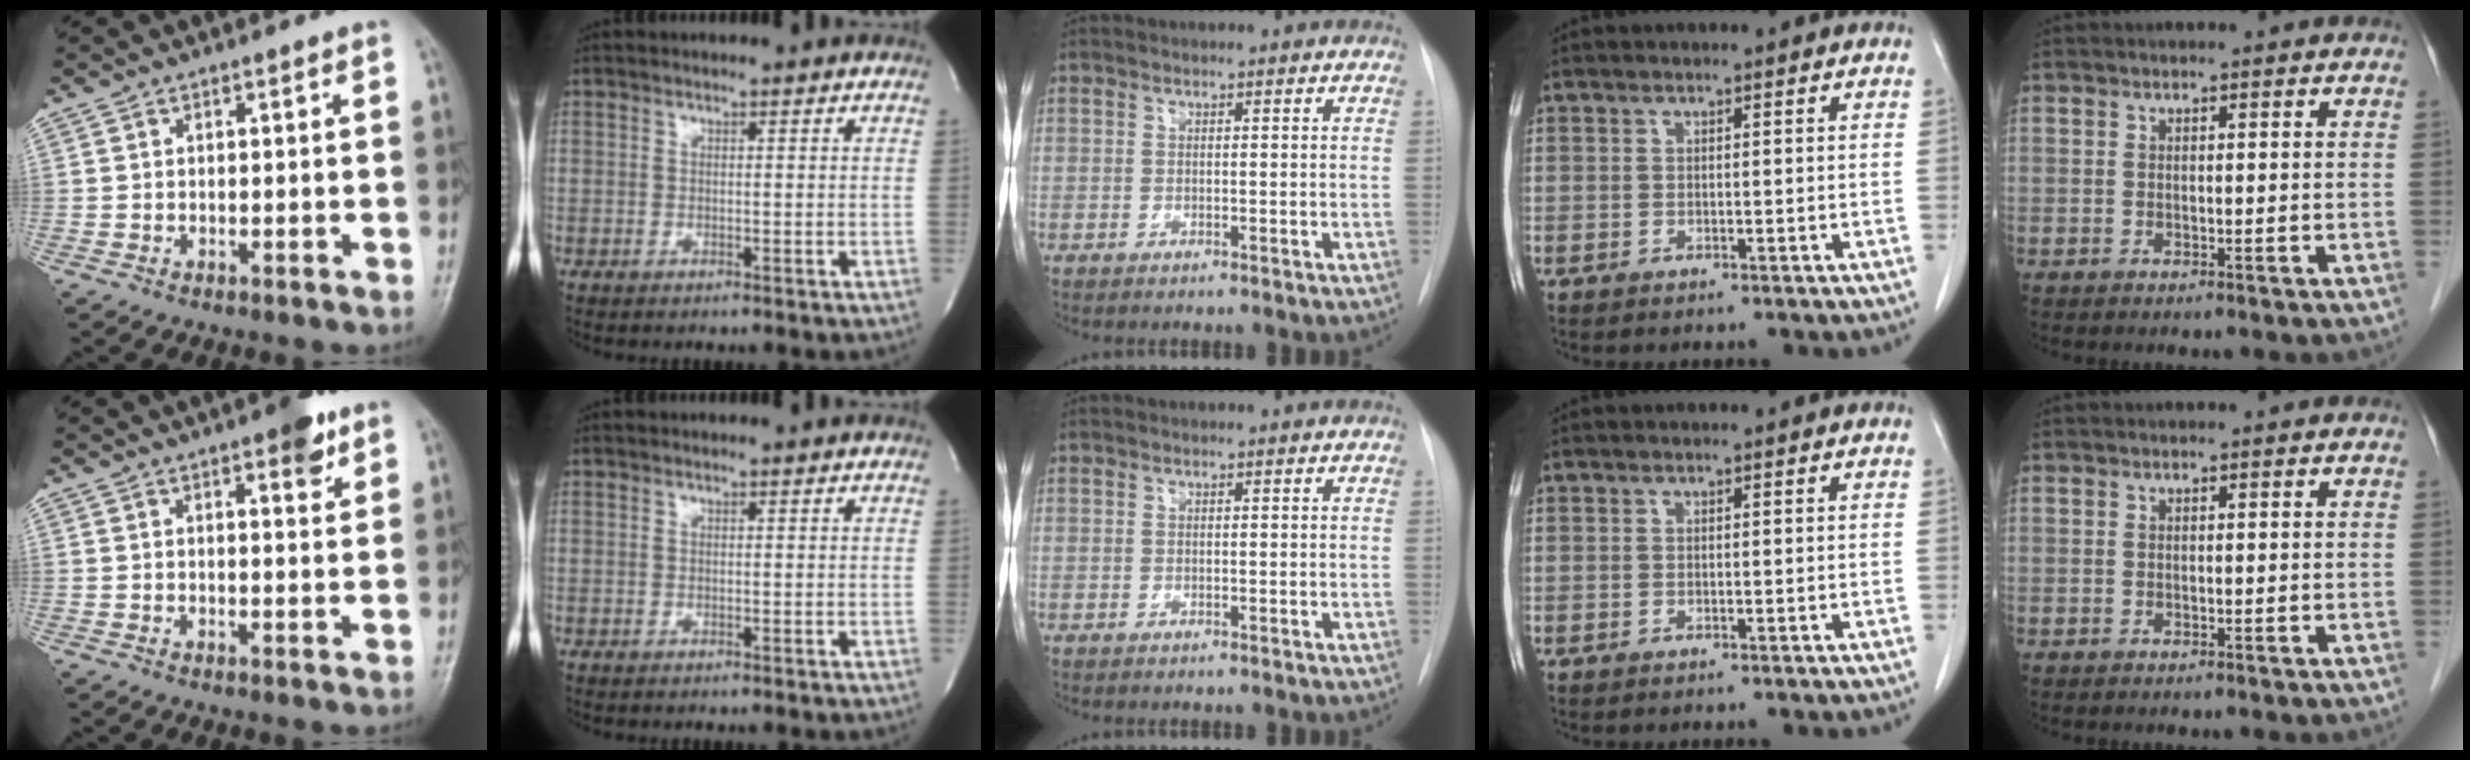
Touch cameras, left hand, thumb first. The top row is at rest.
{"thumb": {"total": 5.1, "force": [3.1, 1.6, 3.7], "torque": [-0.039, -0.013, 0.037]}}